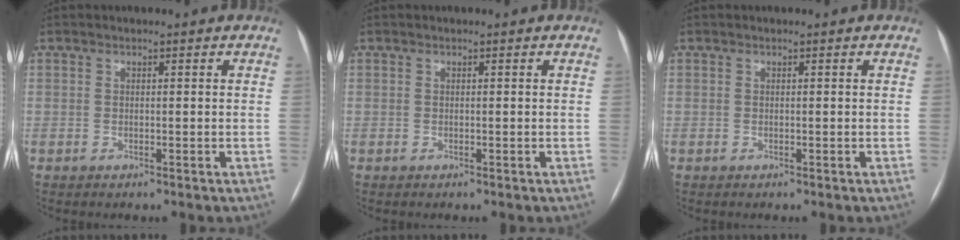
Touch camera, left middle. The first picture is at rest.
{"total": 0.0}
{"total": 0.0}